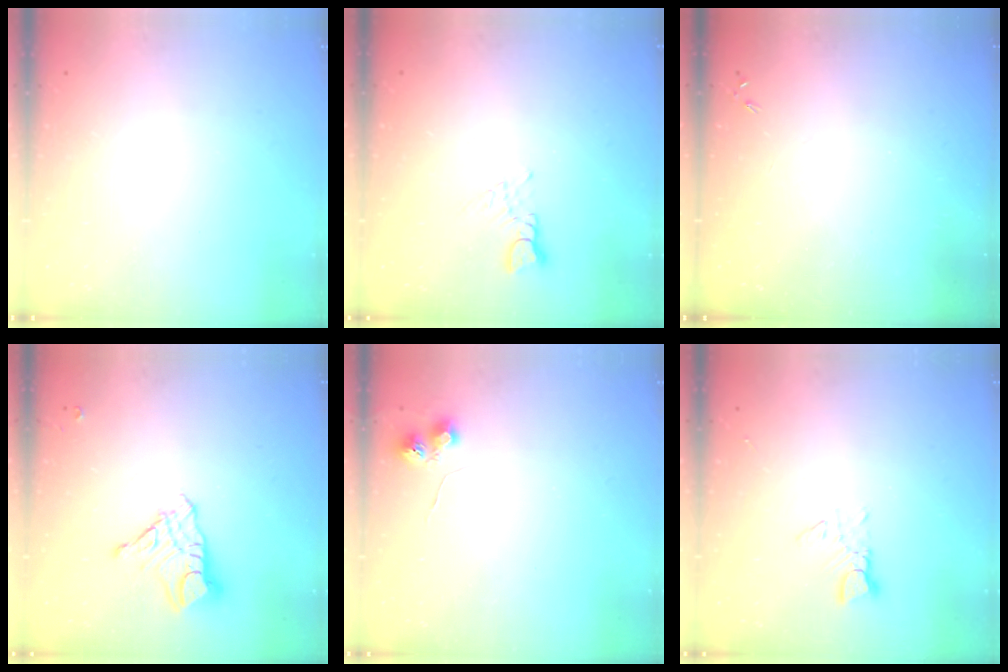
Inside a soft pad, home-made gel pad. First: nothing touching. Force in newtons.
{"total": 1.6, "press": 1.6, "slide": 0.2}
{"total": 0.0}
{"total": 10.5, "press": 10.5, "slide": 1.0}
{"total": 6.1, "press": 6.1, "slide": 0.7}
{"total": 3.1, "press": 3.1, "slide": 0.4}